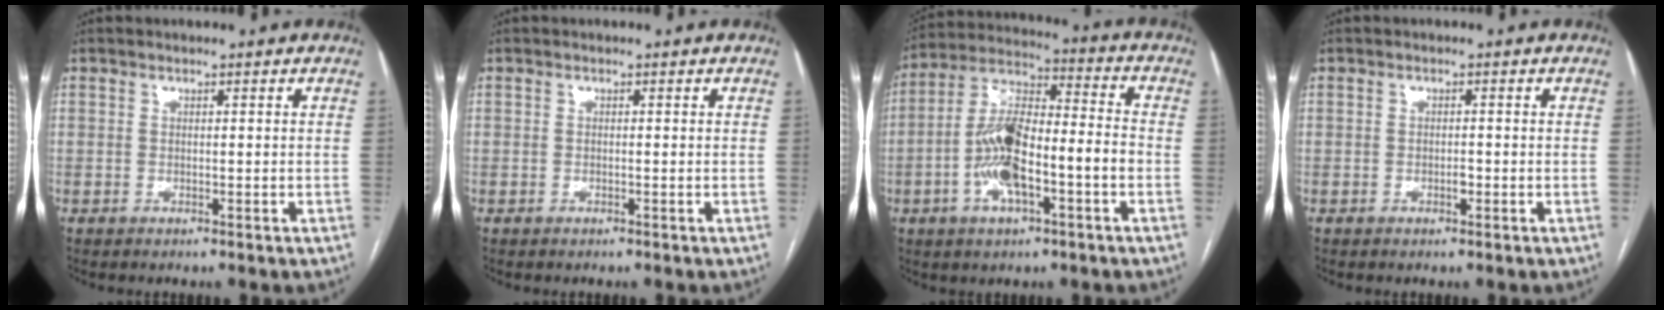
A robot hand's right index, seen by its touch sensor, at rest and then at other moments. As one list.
[{"total": 0.0}, {"total": 13.5, "force": [-3.9, 3.8, 12.3], "torque": [-0.246, 0.020, -0.070]}, {"total": 1.0, "force": [-0.4, 0.4, 0.8], "torque": [-0.015, 0.001, -0.007]}]